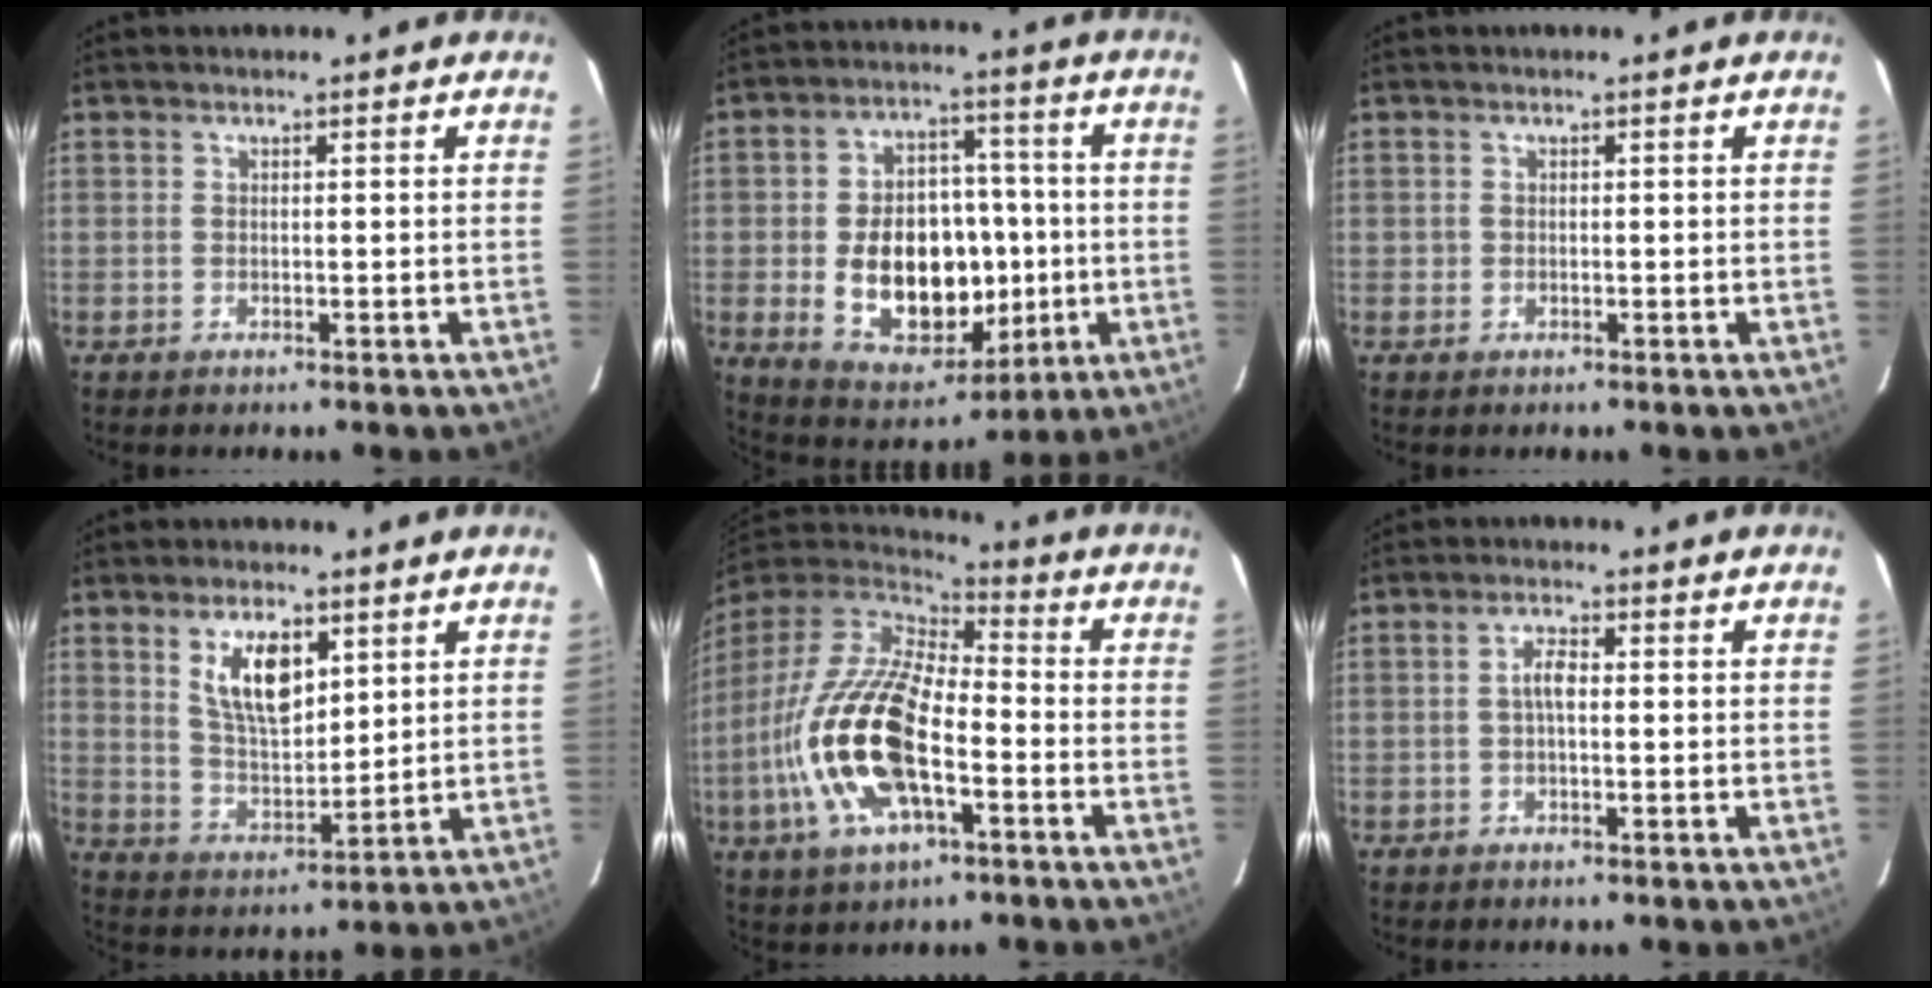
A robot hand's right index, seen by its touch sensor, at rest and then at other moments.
{"total": 18.1, "force": [-2.3, 12.4, 12.9], "torque": [-0.254, 0.017, -0.009]}
{"total": 0.7, "force": [-0.1, 0.7, 0.1], "torque": [0.001, 0.001, 0.000]}
{"total": 10.2, "force": [4.6, 4.7, 7.8], "torque": [-0.141, 0.003, 0.096]}
{"total": 21.0, "force": [-6.0, 9.1, 18.0], "torque": [-0.381, -0.021, -0.116]}
{"total": 2.7, "force": [-0.1, 1.0, 2.4], "torque": [-0.049, 0.008, -0.002]}